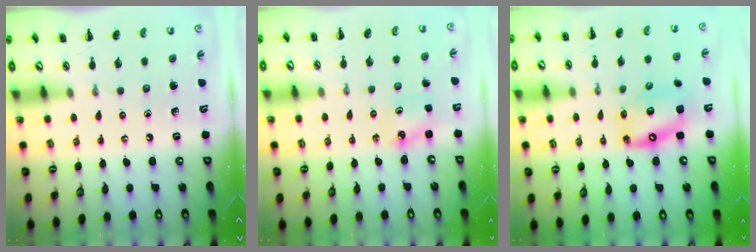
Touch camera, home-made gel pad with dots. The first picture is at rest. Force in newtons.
{"total": 2.2, "press": 2.2, "slide": 0.3}
{"total": 13.5, "press": 13.1, "slide": 3.4}